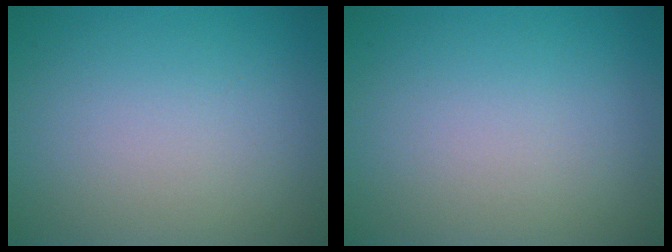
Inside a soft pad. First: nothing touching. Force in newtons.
{"total": 0.0}